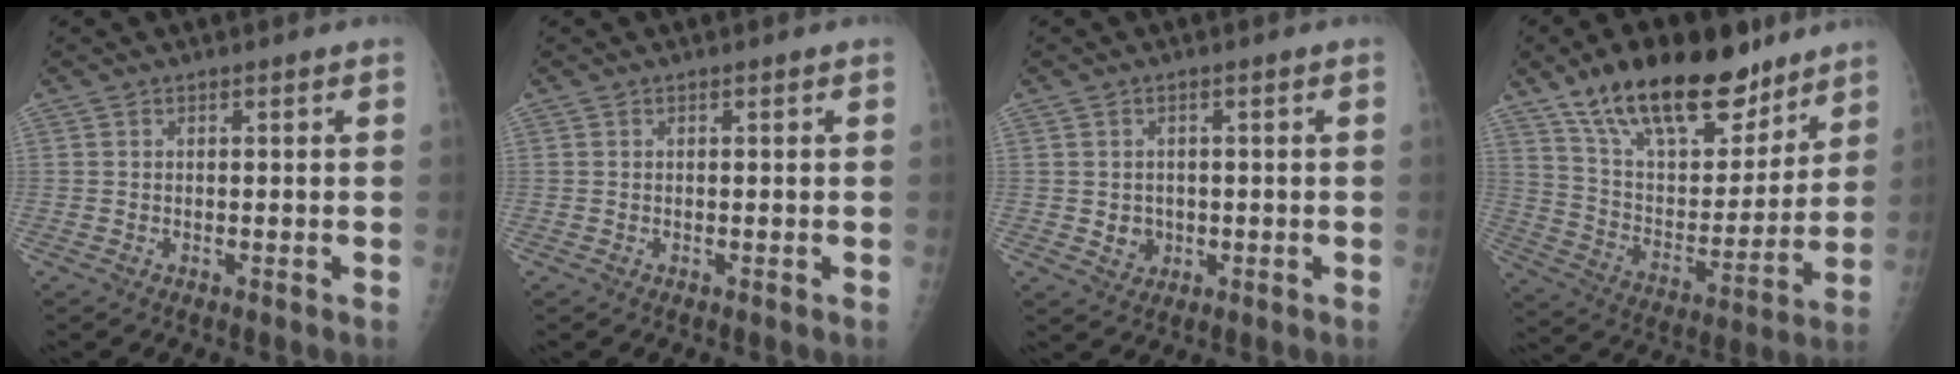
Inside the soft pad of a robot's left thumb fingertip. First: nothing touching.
{"total": 0.0}
{"total": 2.9, "force": [-0.2, 2.7, 1.1], "torque": [-0.005, 0.001, 0.005]}
{"total": 25.0, "force": [17.3, 11.0, 14.3], "torque": [-0.194, -0.060, 0.290]}